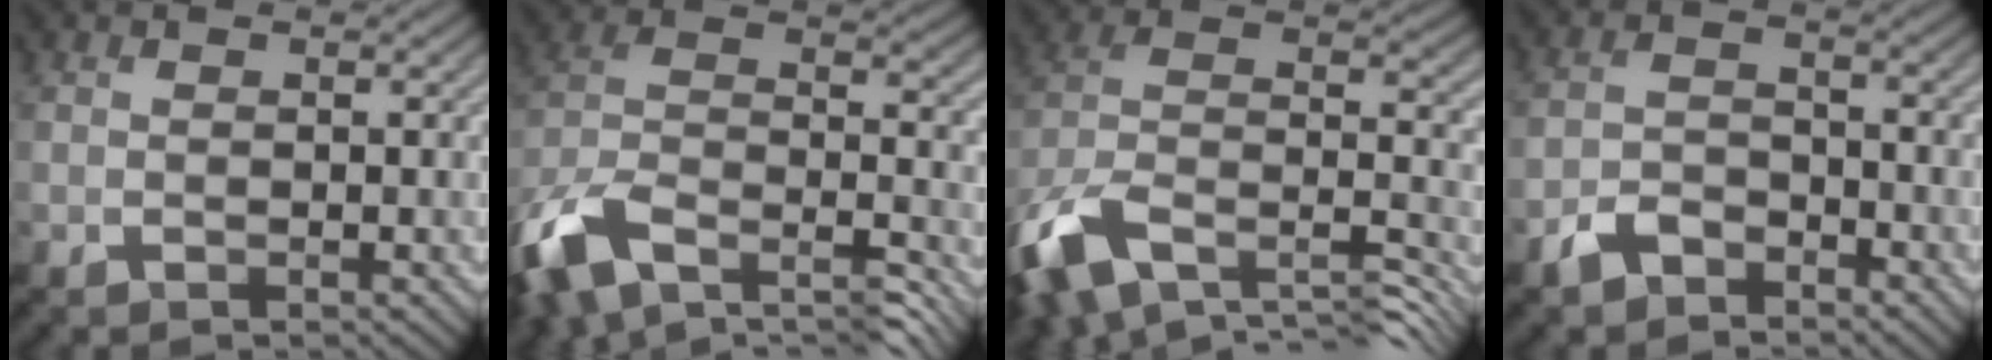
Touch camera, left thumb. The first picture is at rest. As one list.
[{"total": 15.9, "force": [-9.5, 8.2, 9.8], "torque": [-0.256, -0.027, -0.144]}, {"total": 16.2, "force": [-8.3, 8.8, 10.7], "torque": [-0.274, -0.025, -0.124]}, {"total": 3.8, "force": [-2.9, 2.0, 1.3], "torque": [-0.028, -0.003, -0.067]}]